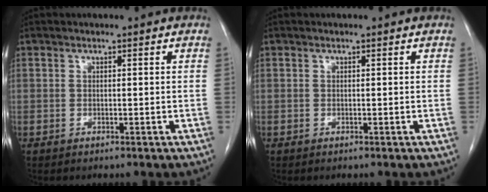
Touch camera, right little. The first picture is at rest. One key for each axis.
{"total": 0.0}